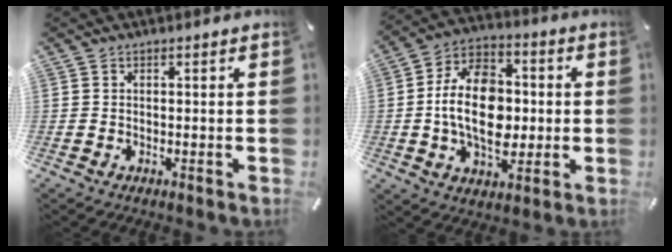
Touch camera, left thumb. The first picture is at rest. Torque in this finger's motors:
{"motor_torque": [1.67, 3.33, 1.34, -0.84, 0.65]}